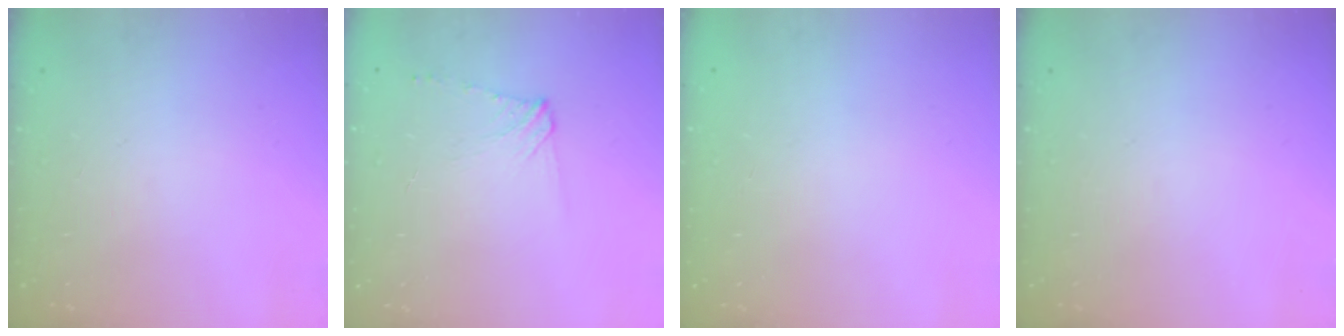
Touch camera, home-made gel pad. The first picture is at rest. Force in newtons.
{"total": 6.1, "press": 6.0, "slide": 1.0}
{"total": 0.0}
{"total": 0.0}